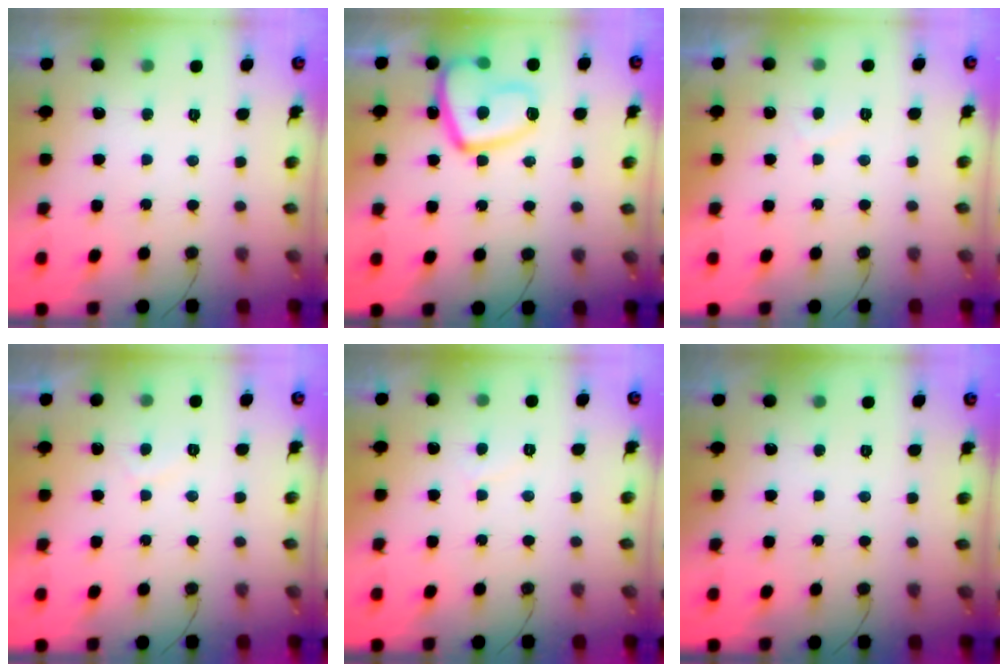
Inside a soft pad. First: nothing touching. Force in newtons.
{"total": 15.3, "press": 15.2, "slide": 1.6}
{"total": 0.7, "press": 0.5, "slide": 0.5}
{"total": 1.7, "press": 1.6, "slide": 0.7}
{"total": 3.1, "press": 3.1, "slide": 0.4}
{"total": 0.0}